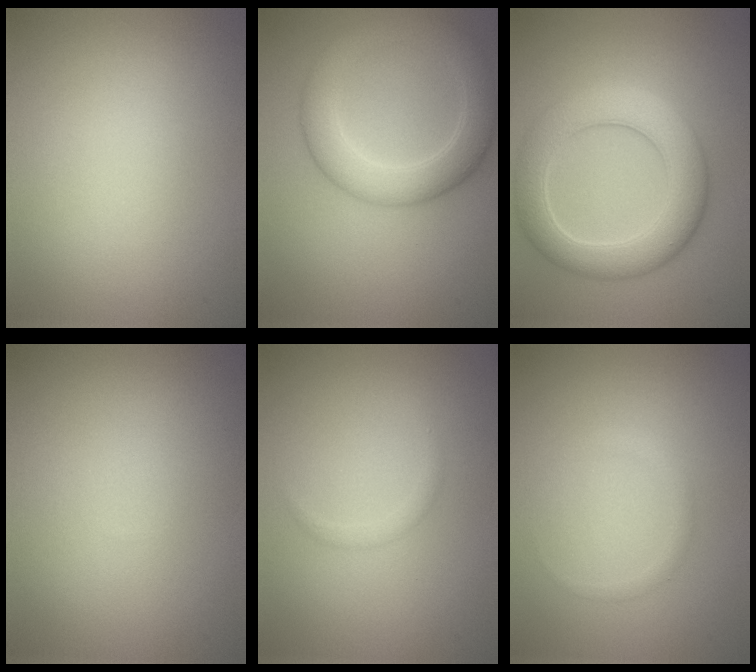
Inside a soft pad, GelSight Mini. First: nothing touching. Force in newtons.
{"total": 5.2, "press": 5.2, "slide": 0.1}
{"total": 6.7, "press": 6.7, "slide": 0.5}
{"total": 0.0}
{"total": 0.9, "press": 0.9, "slide": 0.0}
{"total": 0.9, "press": 0.9, "slide": 0.0}